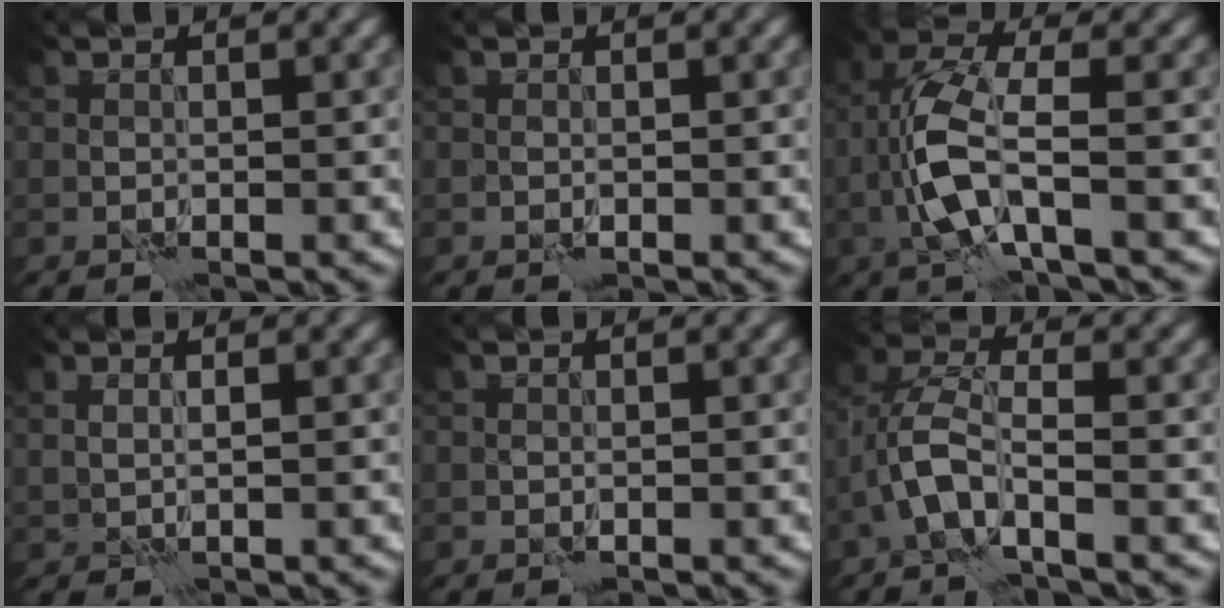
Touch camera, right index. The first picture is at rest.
{"total": 0.0}
{"total": 5.4, "force": [-1.0, 1.5, 5.0], "torque": [-0.115, 0.008, -0.024]}
{"total": 0.9, "force": [0.8, 0.0, 0.4], "torque": [-0.009, -0.009, 0.021]}
{"total": 0.0}
{"total": 4.0, "force": [-1.5, 1.4, 3.4], "torque": [-0.071, 0.007, -0.036]}